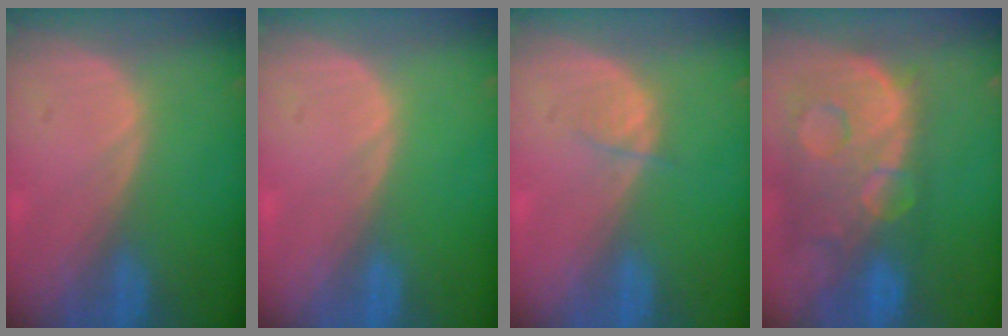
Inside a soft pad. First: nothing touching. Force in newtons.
{"total": 0.0}
{"total": 1.6, "press": 1.5, "slide": 0.2}
{"total": 13.8, "press": 11.2, "slide": 8.1}